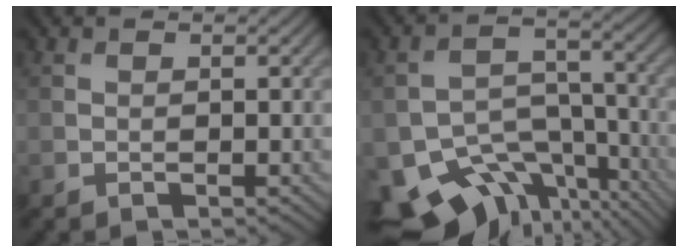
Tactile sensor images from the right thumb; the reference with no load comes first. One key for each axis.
{"total": 15.3, "fx": -10.6, "fy": 8.5, "fz": 7.1, "tx": -0.147, "ty": -0.046, "tz": -0.141}